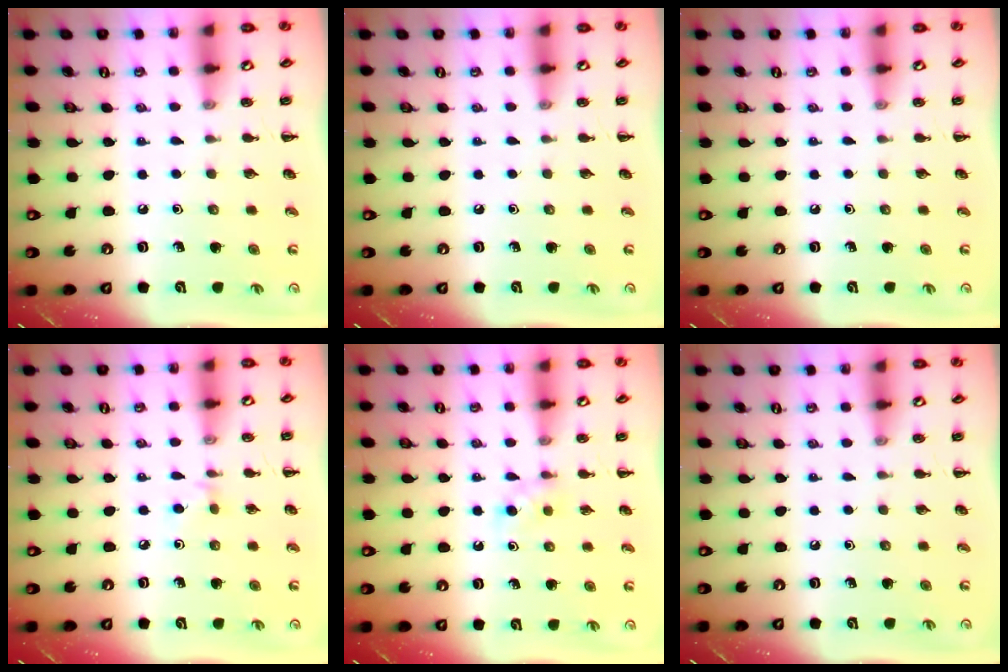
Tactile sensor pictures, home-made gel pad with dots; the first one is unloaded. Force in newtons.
{"total": 0.0}
{"total": 0.0}
{"total": 2.9, "press": 2.7, "slide": 1.2}
{"total": 3.0, "press": 2.7, "slide": 1.2}
{"total": 0.0}